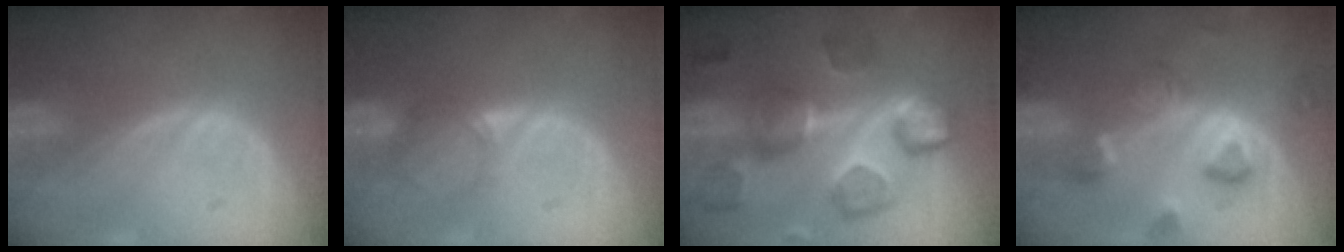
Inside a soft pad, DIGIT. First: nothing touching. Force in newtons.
{"total": 2.9, "press": 2.5, "slide": 1.5}
{"total": 10.6, "press": 10.3, "slide": 2.2}
{"total": 8.0, "press": 7.2, "slide": 3.5}